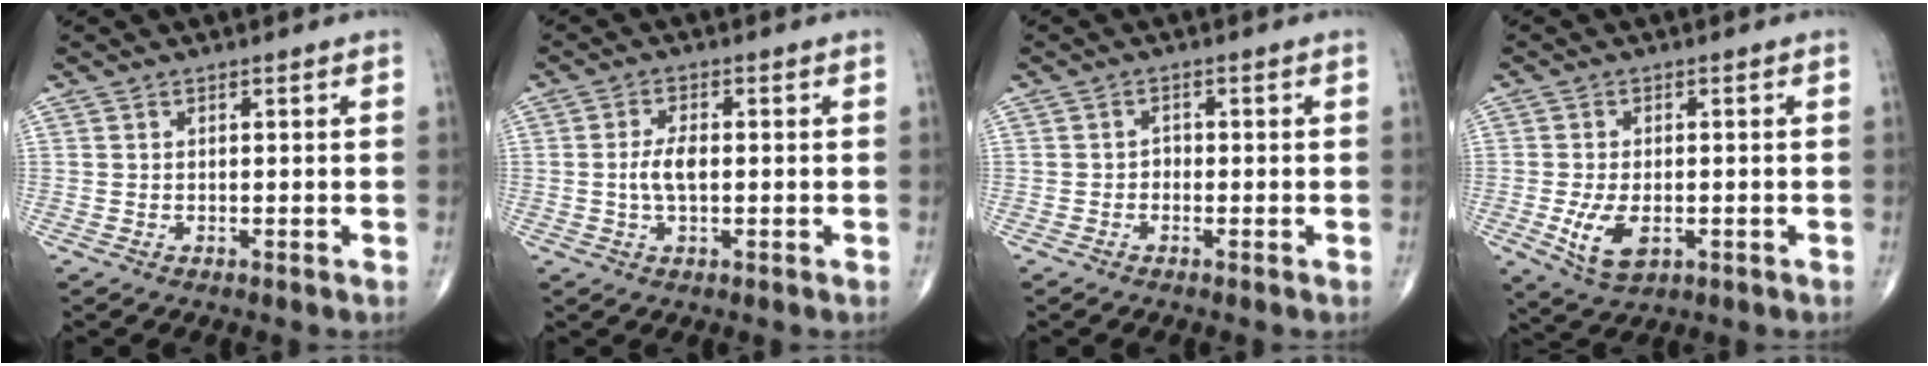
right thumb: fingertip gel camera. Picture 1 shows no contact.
{"total": 4.3, "force": [-0.2, 1.9, 3.8], "torque": [-0.080, 0.004, -0.007]}
{"total": 1.1, "force": [-0.5, 0.8, 0.5], "torque": [0.002, 0.004, -0.015]}
{"total": 6.9, "force": [-1.7, 3.7, 5.6], "torque": [-0.107, -0.007, -0.023]}